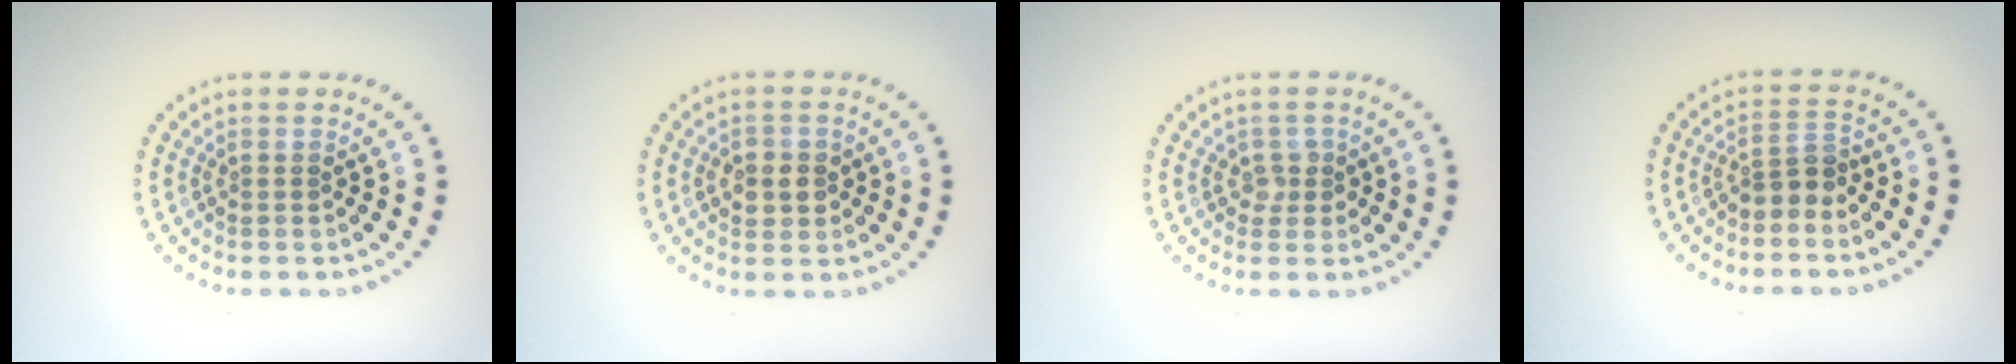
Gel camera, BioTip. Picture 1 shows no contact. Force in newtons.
{"total": 2.2, "press": 2.2, "slide": 0.3}
{"total": 1.3, "press": 1.1, "slide": 0.6}
{"total": 2.3, "press": 1.8, "slide": 1.5}